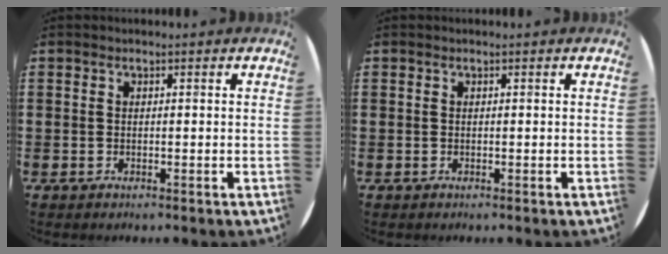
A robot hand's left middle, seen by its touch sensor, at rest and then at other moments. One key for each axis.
{"total": 0.0}